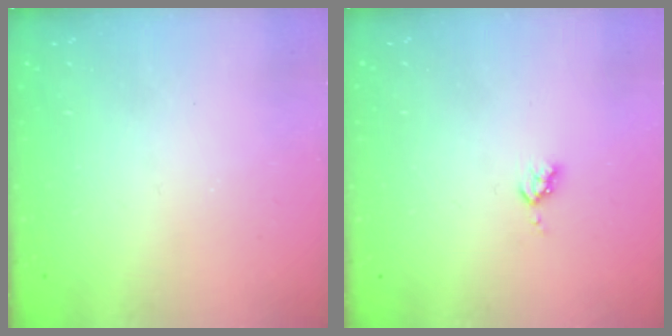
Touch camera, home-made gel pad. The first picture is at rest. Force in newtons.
{"total": 3.2, "press": 3.2, "slide": 0.4}